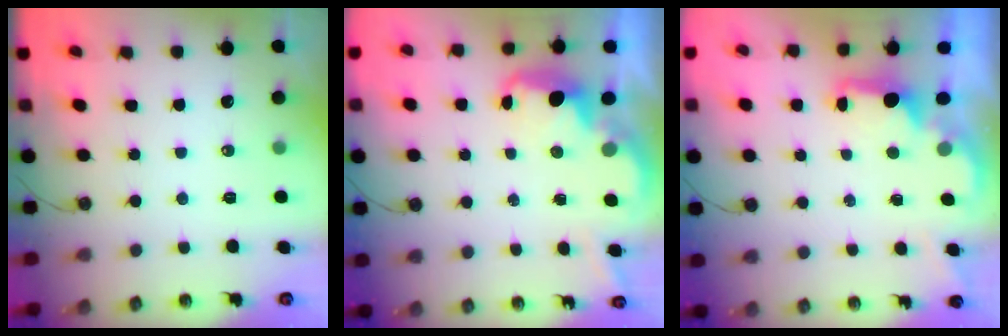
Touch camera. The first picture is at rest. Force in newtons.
{"total": 3.0, "press": 2.9, "slide": 0.7}
{"total": 1.8, "press": 1.7, "slide": 0.8}